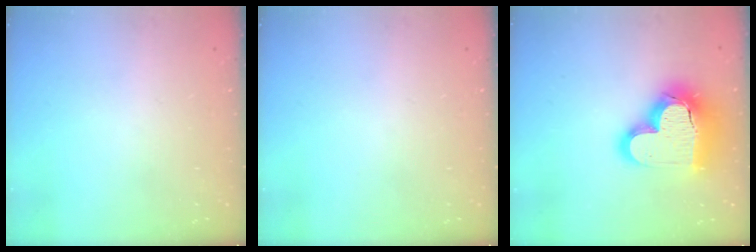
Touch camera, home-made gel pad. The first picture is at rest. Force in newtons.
{"total": 0.0}
{"total": 21.2, "press": 21.1, "slide": 1.7}